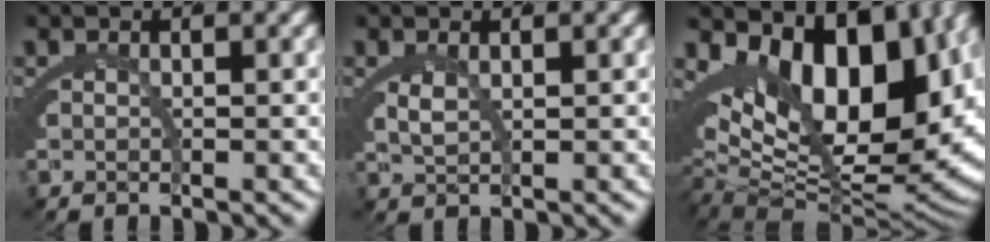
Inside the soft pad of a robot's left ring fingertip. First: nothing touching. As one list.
[{"total": 1.6, "force": [0.8, 0.7, 1.2], "torque": [-0.030, -0.006, 0.024]}, {"total": 21.3, "force": [2.6, 12.9, 16.8], "torque": [-0.277, -0.033, 0.059]}]